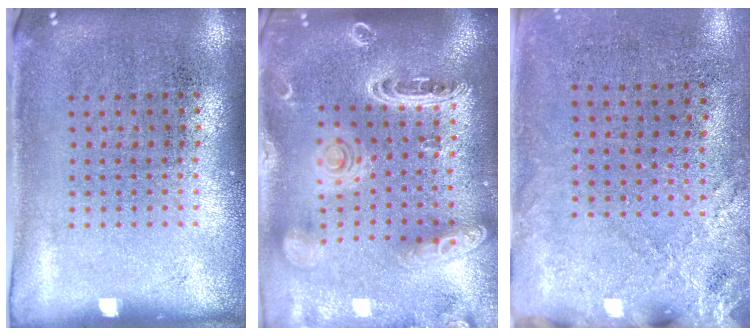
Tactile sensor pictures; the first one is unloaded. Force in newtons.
{"total": 2.7, "press": 2.3, "slide": 1.3}
{"total": 2.5, "press": 2.1, "slide": 1.4}